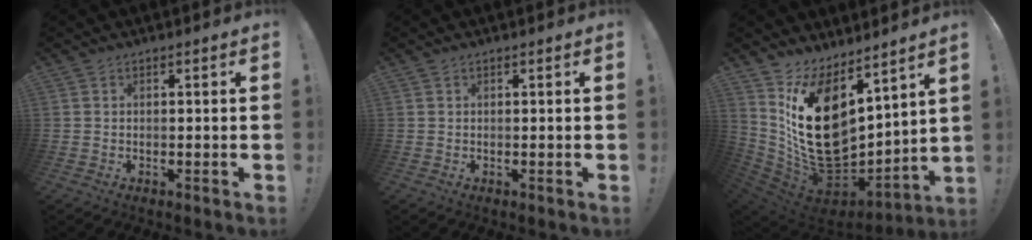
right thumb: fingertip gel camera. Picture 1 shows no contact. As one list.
[{"total": 0.0}, {"total": 22.8, "force": [4.2, 15.1, 16.5], "torque": [-0.307, -0.034, 0.099]}]